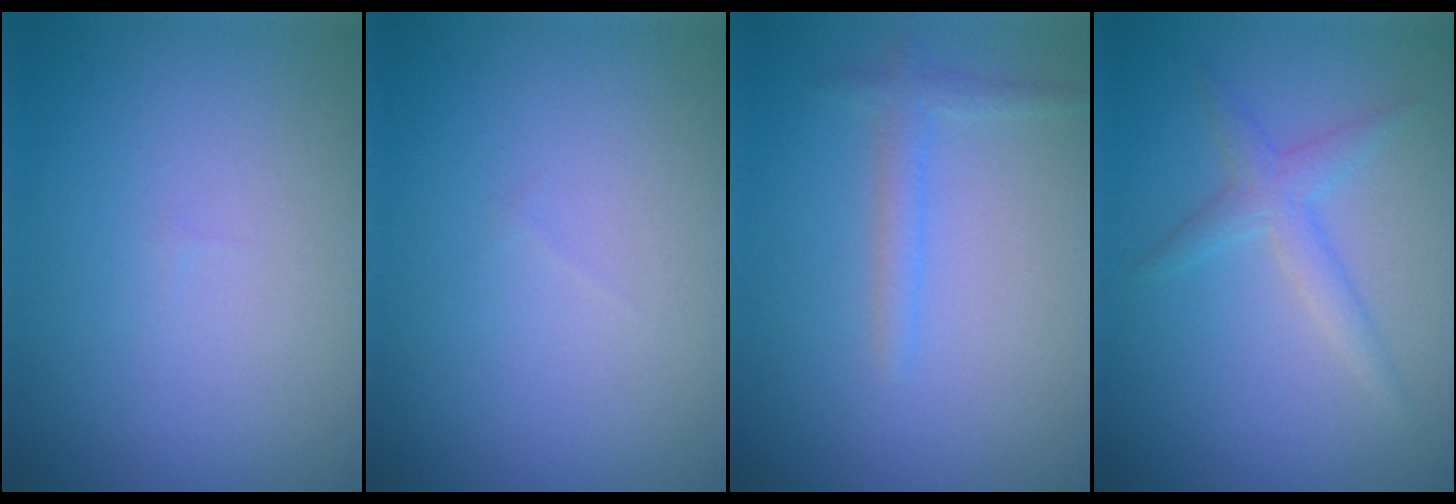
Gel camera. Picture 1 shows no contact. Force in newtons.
{"total": 0.0}
{"total": 1.5, "press": 1.5, "slide": 0.2}
{"total": 2.1, "press": 2.1, "slide": 0.1}